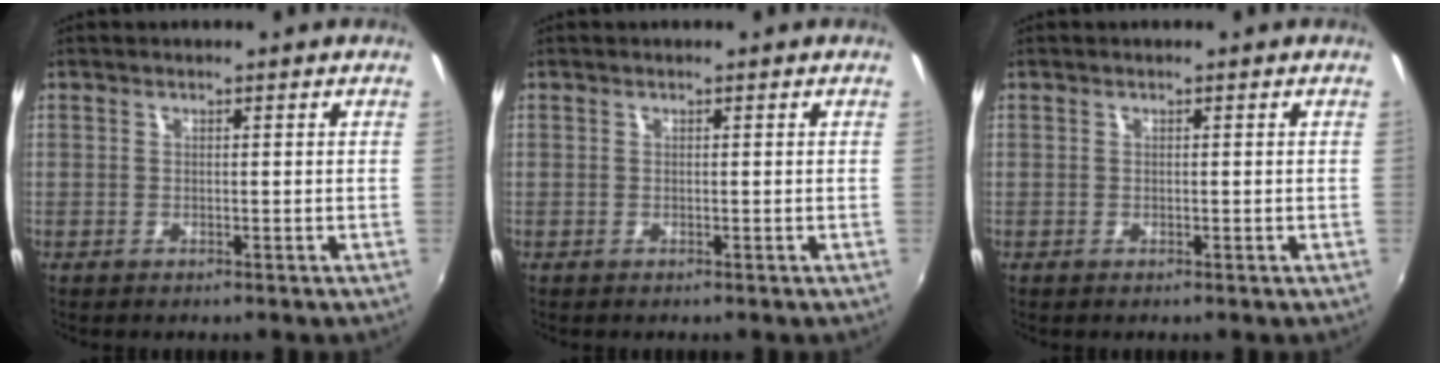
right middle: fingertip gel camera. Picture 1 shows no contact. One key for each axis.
{"total": 0.0}
{"total": 0.0}